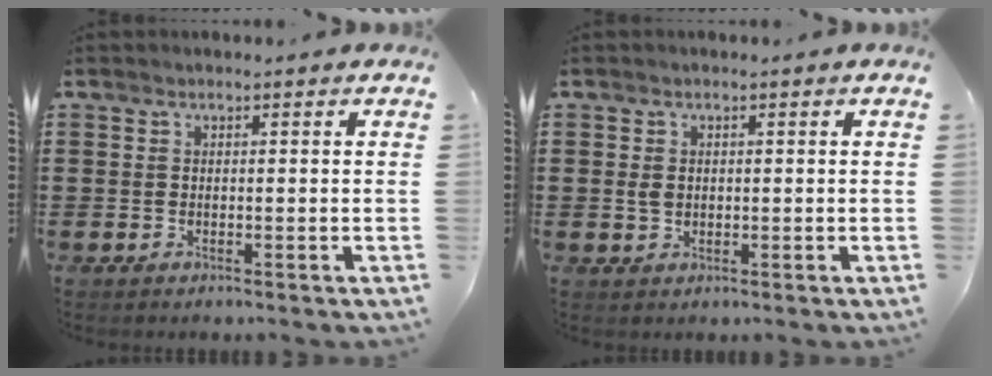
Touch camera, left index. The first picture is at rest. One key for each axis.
{"total": 1.8, "fx": 0.3, "fy": 1.3, "fz": 1.2, "tx": -0.026, "ty": 0.006, "tz": 0.004}